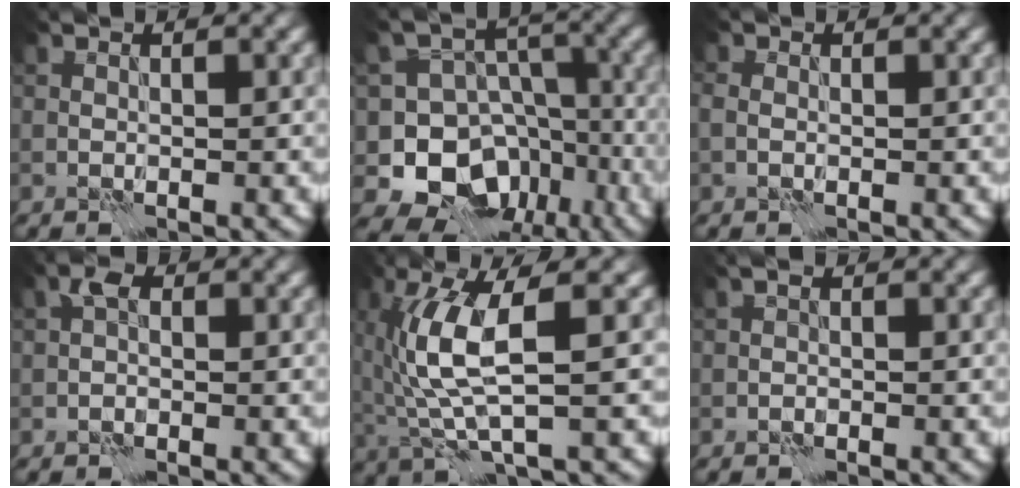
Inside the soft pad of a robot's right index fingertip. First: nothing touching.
{"total": 11.9, "force": [-5.1, 9.6, 4.8], "torque": [-0.071, -0.002, -0.097]}
{"total": 1.3, "force": [-0.1, 1.0, 0.7], "torque": [-0.014, 0.000, -0.006]}
{"total": 1.8, "force": [0.2, 1.3, 1.3], "torque": [-0.022, 0.006, -0.004]}
{"total": 6.6, "force": [0.5, 1.7, 6.3], "torque": [-0.151, -0.001, 0.015]}
{"total": 0.9, "force": [-0.1, 0.7, 0.6], "torque": [-0.010, 0.002, -0.005]}